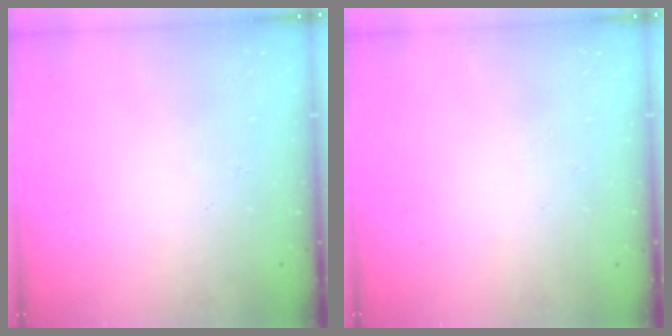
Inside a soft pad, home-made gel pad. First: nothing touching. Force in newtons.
{"total": 0.0}